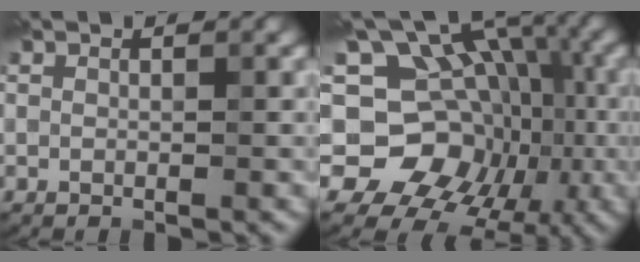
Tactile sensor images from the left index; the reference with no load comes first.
{"total": 12.3, "force": [-1.0, 10.7, 5.9], "torque": [-0.091, 0.021, -0.021]}